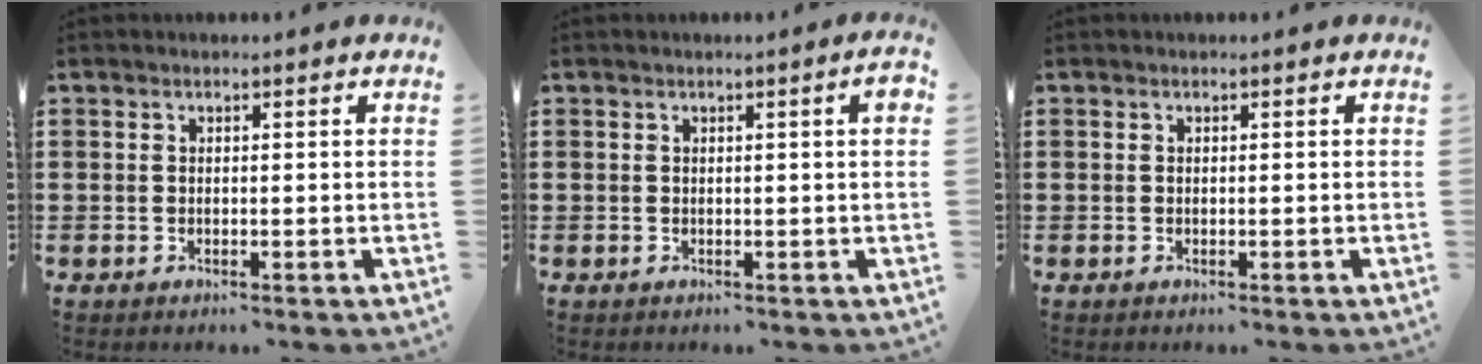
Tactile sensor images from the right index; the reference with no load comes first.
{"total": 1.6, "force": [0.3, -0.1, 1.6], "torque": [-0.028, -0.001, 0.004]}
{"total": 0.0}